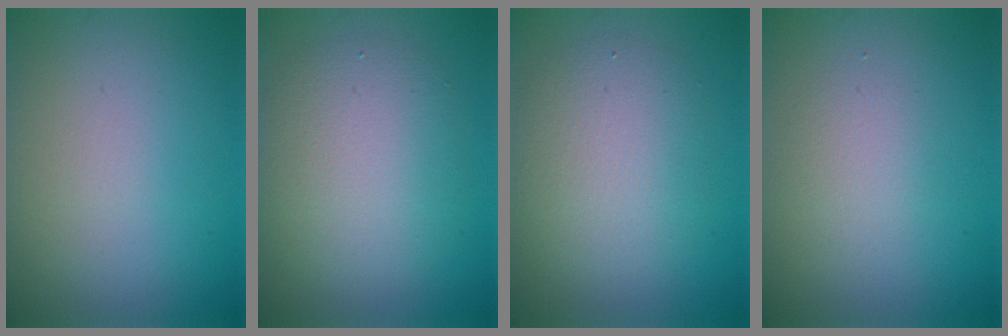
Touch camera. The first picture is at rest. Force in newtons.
{"total": 5.7, "press": 5.7, "slide": 0.2}
{"total": 4.6, "press": 4.6, "slide": 0.6}
{"total": 1.7, "press": 1.7, "slide": 0.1}